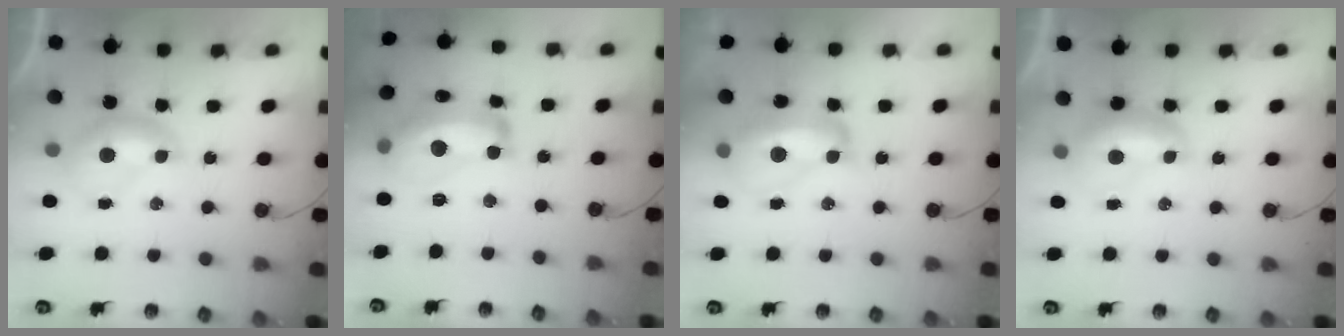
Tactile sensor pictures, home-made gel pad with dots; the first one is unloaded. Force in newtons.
{"total": 12.7, "press": 12.7, "slide": 0.9}
{"total": 7.9, "press": 7.7, "slide": 1.4}
{"total": 1.2, "press": 1.1, "slide": 0.3}